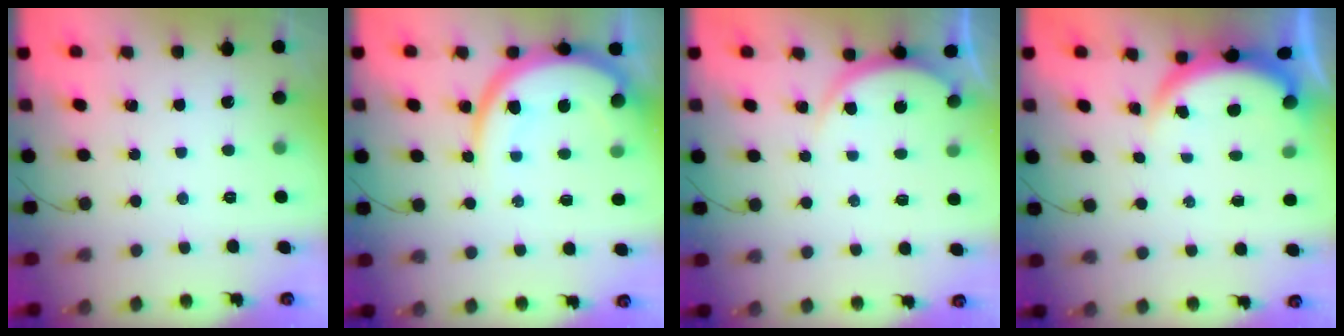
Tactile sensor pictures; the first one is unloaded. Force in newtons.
{"total": 12.4, "press": 12.3, "slide": 1.2}
{"total": 4.6, "press": 4.6, "slide": 0.4}
{"total": 3.8, "press": 3.8, "slide": 0.2}